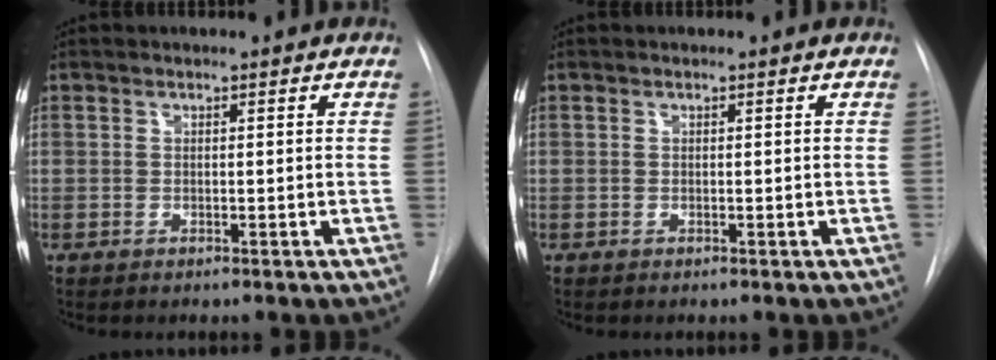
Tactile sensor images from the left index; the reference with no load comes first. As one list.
[{"total": 0.0}]